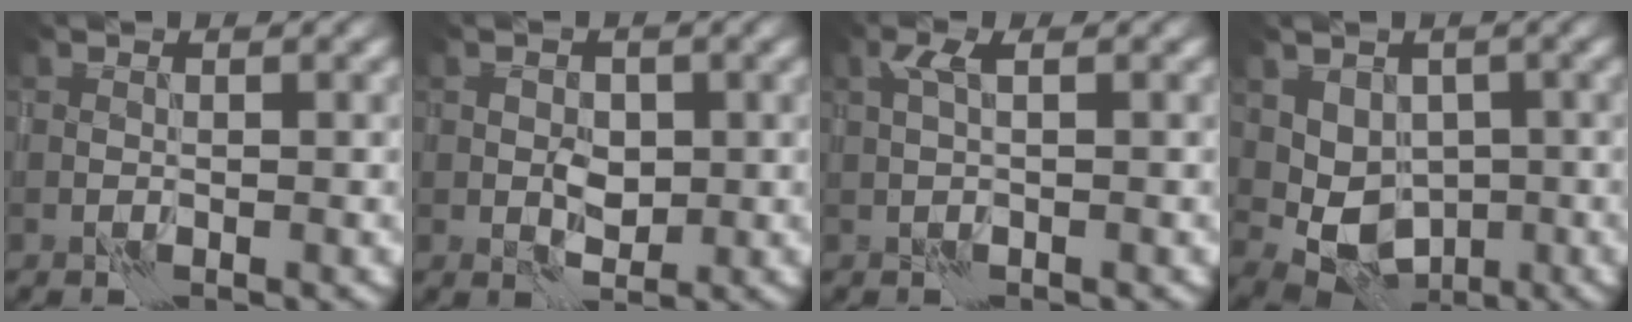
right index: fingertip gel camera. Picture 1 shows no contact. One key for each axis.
{"total": 2.0, "fx": 0.1, "fy": 1.5, "fz": 1.3, "tx": -0.018, "ty": -0.002, "tz": 0.004}
{"total": 1.3, "fx": 0.6, "fy": 0.2, "fz": 1.2, "tx": -0.022, "ty": 0.008, "tz": 0.007}
{"total": 5.3, "fx": 0.5, "fy": 4.3, "fz": 3.1, "tx": -0.045, "ty": -0.006, "tz": 0.023}